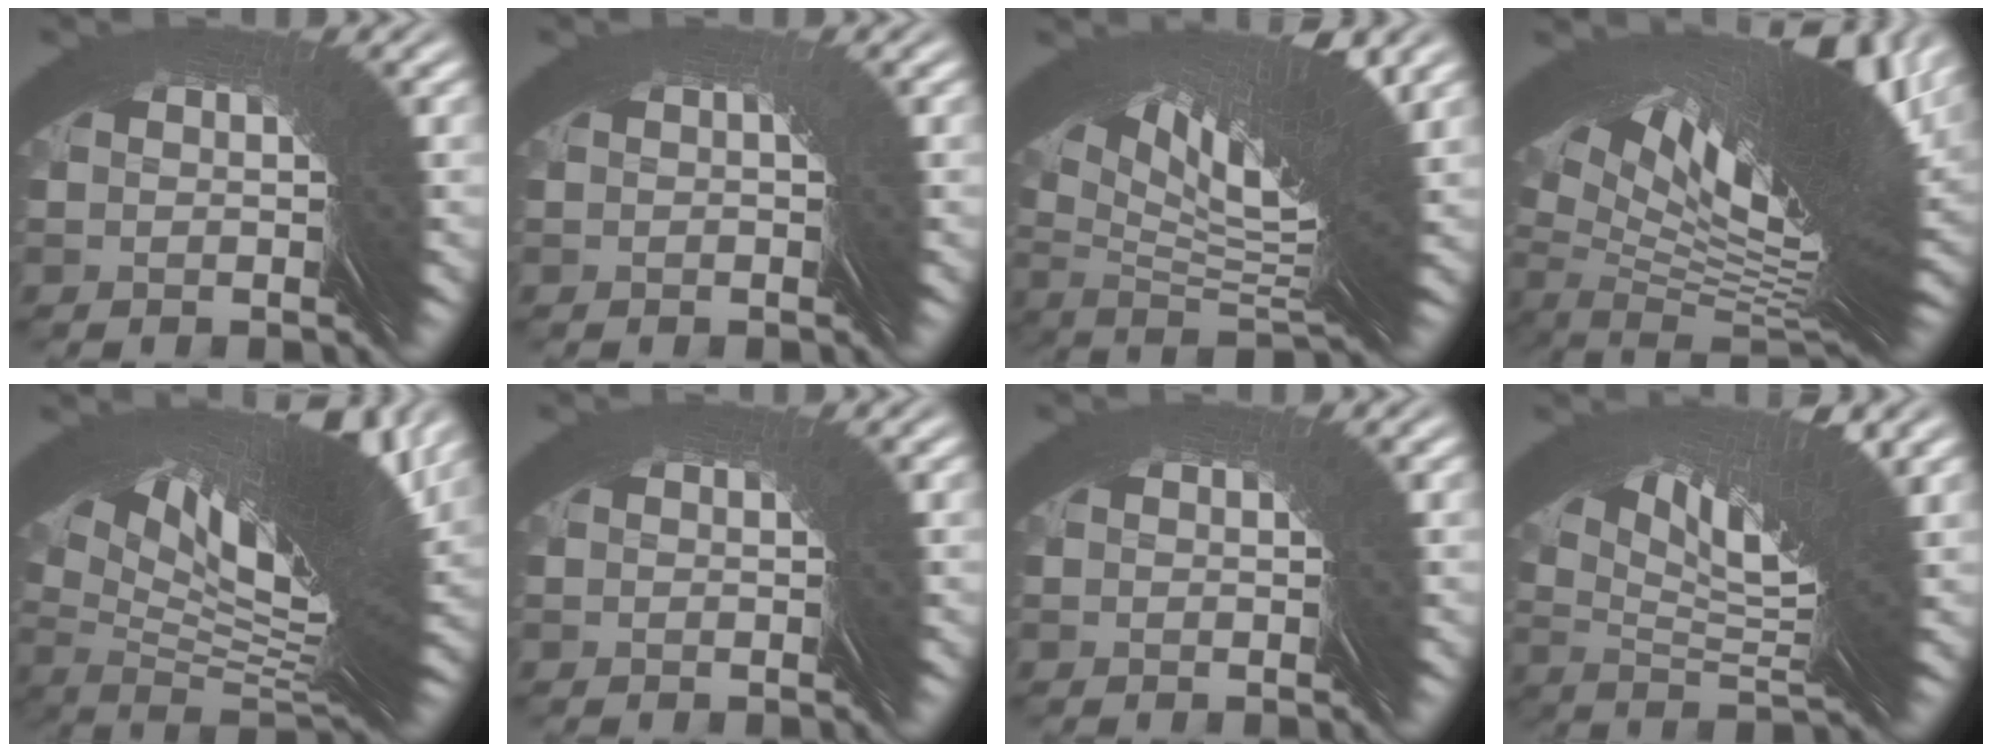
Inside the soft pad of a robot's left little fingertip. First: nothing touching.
{"total": 0.7, "force": [-0.3, 0.6, -0.2], "torque": [-0.002, 0.001, -0.007]}
{"total": 9.3, "force": [4.1, -0.7, 8.3], "torque": [-0.095, 0.048, 0.057]}
{"total": 13.4, "force": [3.2, 2.7, 12.7], "torque": [-0.165, 0.031, 0.052]}
{"total": 11.1, "force": [3.7, 0.7, 10.5], "torque": [-0.130, 0.038, 0.058]}
{"total": 0.0}
{"total": 0.0}
{"total": 8.0, "force": [4.7, -2.1, 6.2], "torque": [-0.052, 0.059, 0.060]}